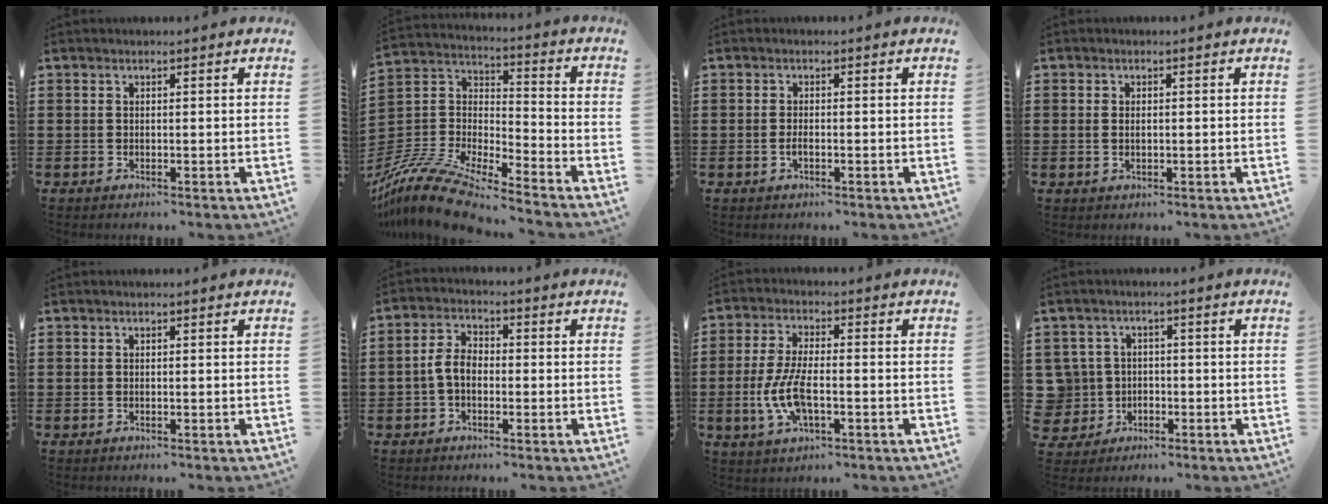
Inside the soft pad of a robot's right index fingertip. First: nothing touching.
{"total": 12.8, "force": [-11.5, 2.3, 5.3], "torque": [-0.130, 0.022, -0.233]}
{"total": 1.1, "force": [-0.5, 0.3, 0.9], "torque": [-0.017, -0.001, -0.008]}
{"total": 1.3, "force": [0.0, 0.6, 1.1], "torque": [-0.024, 0.003, 0.000]}
{"total": 0.0}
{"total": 4.3, "force": [-1.1, 2.5, 3.3], "torque": [-0.082, 0.000, -0.028]}
{"total": 7.8, "force": [-1.9, 3.1, 6.9], "torque": [-0.159, -0.009, -0.039]}
{"total": 5.1, "force": [-0.9, 4.9, 1.0], "torque": [-0.058, 0.007, -0.024]}